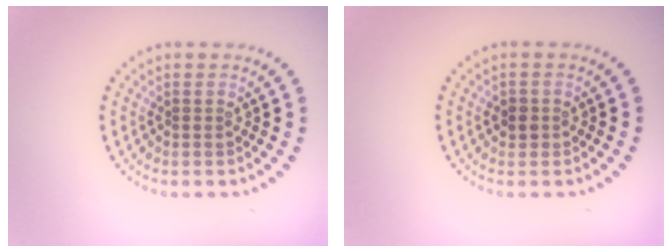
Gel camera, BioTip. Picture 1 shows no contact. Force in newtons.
{"total": 1.1, "press": 1.0, "slide": 0.2}